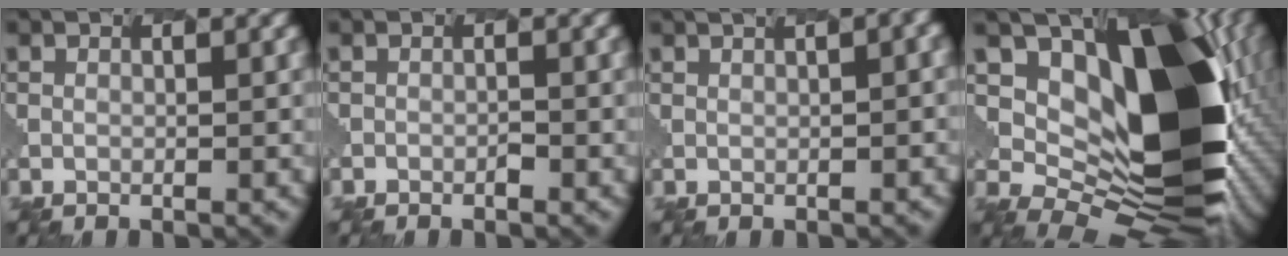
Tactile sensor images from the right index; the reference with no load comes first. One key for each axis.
{"total": 2.3, "fx": -1.3, "fy": -0.3, "fz": -1.8, "tx": -0.003, "ty": -0.006, "tz": -0.028}
{"total": 12.8, "fx": 3.6, "fy": 6.3, "fz": 10.6, "tx": -0.097, "ty": 0.067, "tz": 0.029}
{"total": 13.2, "fx": 2.5, "fy": 8.8, "fz": 9.5, "tx": -0.186, "ty": 0.008, "tz": 0.031}